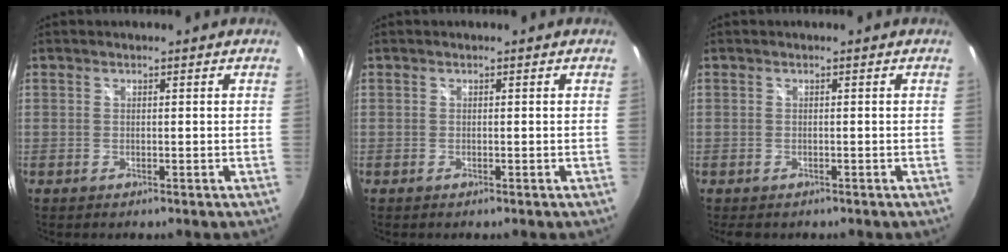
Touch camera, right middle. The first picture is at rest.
{"total": 0.0}
{"total": 1.5, "force": [-1.1, 0.8, 0.6], "torque": [-0.015, -0.005, -0.014]}